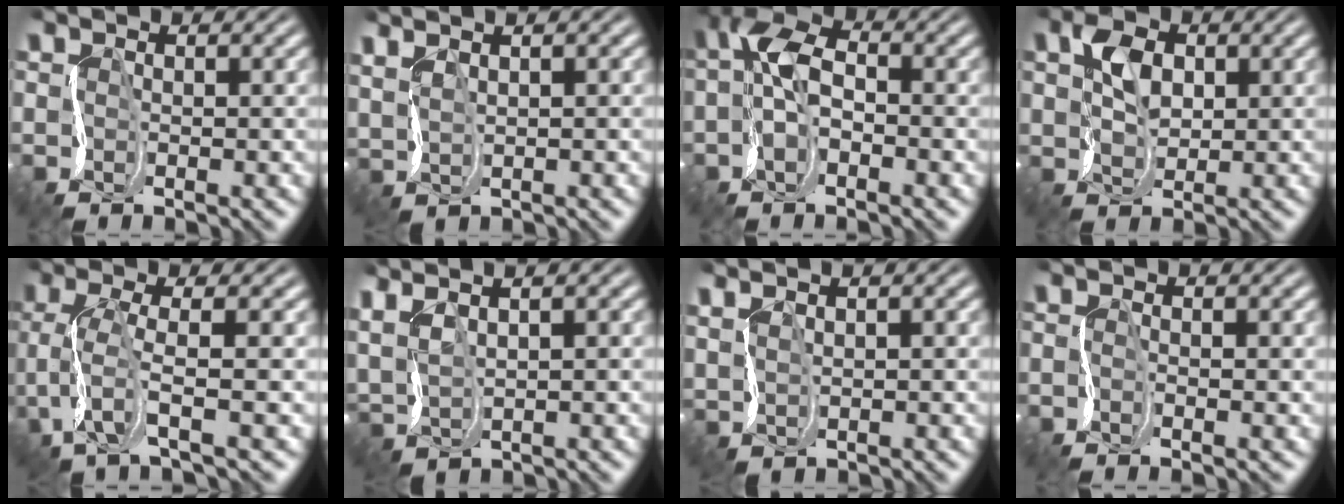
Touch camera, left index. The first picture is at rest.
{"total": 3.0, "force": [2.3, 1.2, 1.5], "torque": [-0.038, 0.024, 0.032]}
{"total": 5.3, "force": [-0.8, 3.2, 4.2], "torque": [-0.092, 0.014, -0.023]}
{"total": 2.7, "force": [1.2, 1.7, 1.7], "torque": [-0.042, 0.010, 0.019]}
{"total": 3.9, "force": [-0.6, 0.2, 3.8], "torque": [-0.087, 0.002, -0.021]}
{"total": 5.2, "force": [3.0, 2.2, 3.6], "torque": [-0.087, 0.033, 0.049]}
{"total": 2.3, "force": [1.8, 0.9, 1.1], "torque": [-0.028, 0.017, 0.026]}
{"total": 2.0, "force": [-0.7, 0.6, 1.8], "torque": [-0.024, -0.007, -0.015]}